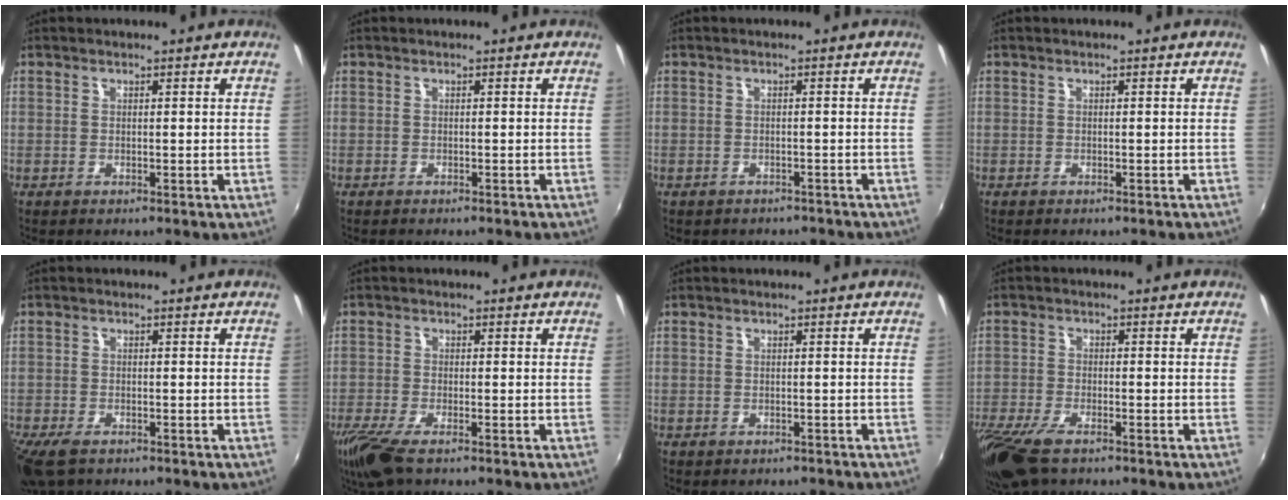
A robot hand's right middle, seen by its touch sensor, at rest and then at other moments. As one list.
[{"total": 1.0, "force": [-0.9, 0.1, 0.4], "torque": [-0.007, -0.006, -0.013]}, {"total": 3.9, "force": [-3.4, 1.7, 1.0], "torque": [-0.021, -0.014, -0.041]}, {"total": 0.7, "force": [-0.6, 0.1, 0.3], "torque": [-0.005, -0.001, -0.008]}, {"total": 5.6, "force": [-4.0, 2.3, 3.2], "torque": [-0.083, -0.024, -0.076]}, {"total": 7.3, "force": [-5.1, 1.7, 5.0], "torque": [-0.123, -0.030, -0.100]}, {"total": 1.6, "force": [-1.2, 0.9, 0.5], "torque": [-0.013, -0.007, -0.013]}, {"total": 11.6, "force": [-7.9, 4.2, 7.3], "torque": [-0.181, -0.049, -0.152]}]